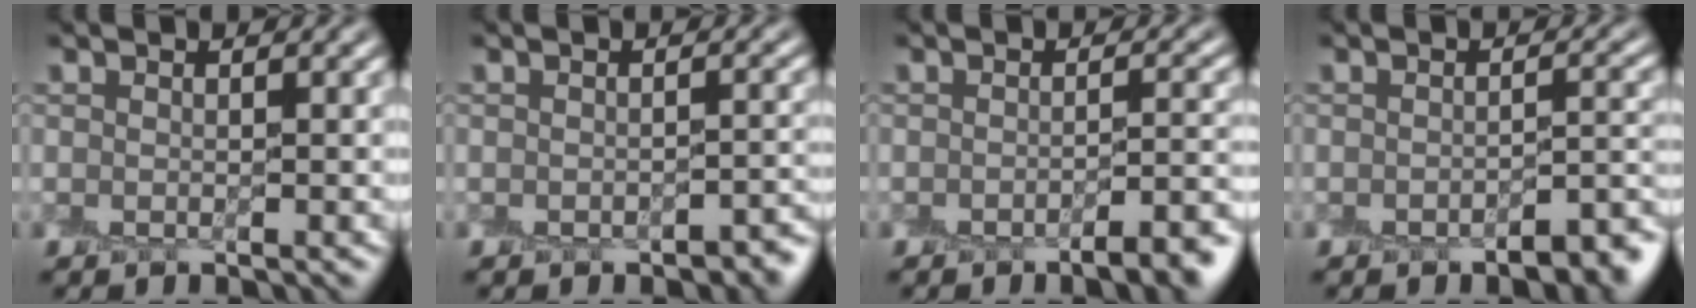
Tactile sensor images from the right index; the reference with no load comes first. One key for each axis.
{"total": 2.8, "fx": -2.2, "fy": 1.0, "fz": 1.3, "tx": -0.015, "ty": -0.001, "tz": -0.027}
{"total": 4.5, "fx": -3.2, "fy": 1.0, "fz": 3.0, "tx": -0.035, "ty": -0.003, "tz": -0.044}
{"total": 3.7, "fx": -3.0, "fy": 0.8, "fz": 2.1, "tx": -0.028, "ty": -0.001, "tz": -0.040}